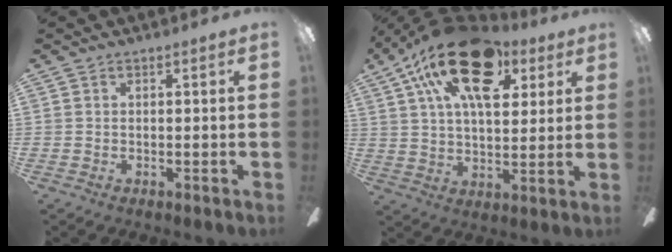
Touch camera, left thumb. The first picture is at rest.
{"total": 23.2, "force": [12.3, 11.5, 16.0], "torque": [-0.251, -0.043, 0.207]}